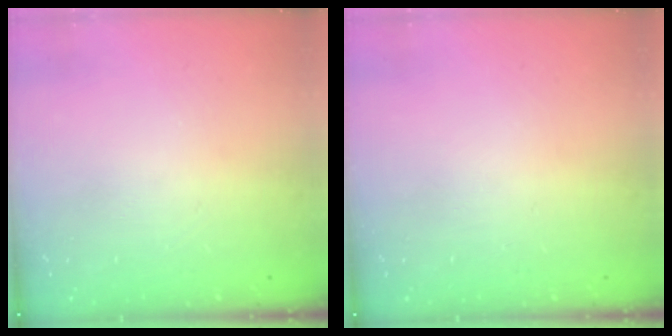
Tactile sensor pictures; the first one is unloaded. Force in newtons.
{"total": 0.0}